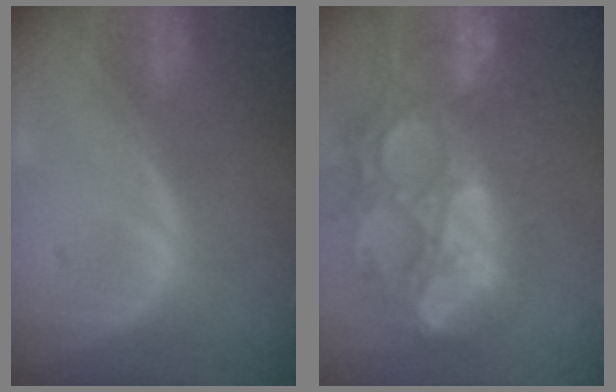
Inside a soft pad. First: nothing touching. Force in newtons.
{"total": 15.4, "press": 12.8, "slide": 8.6}